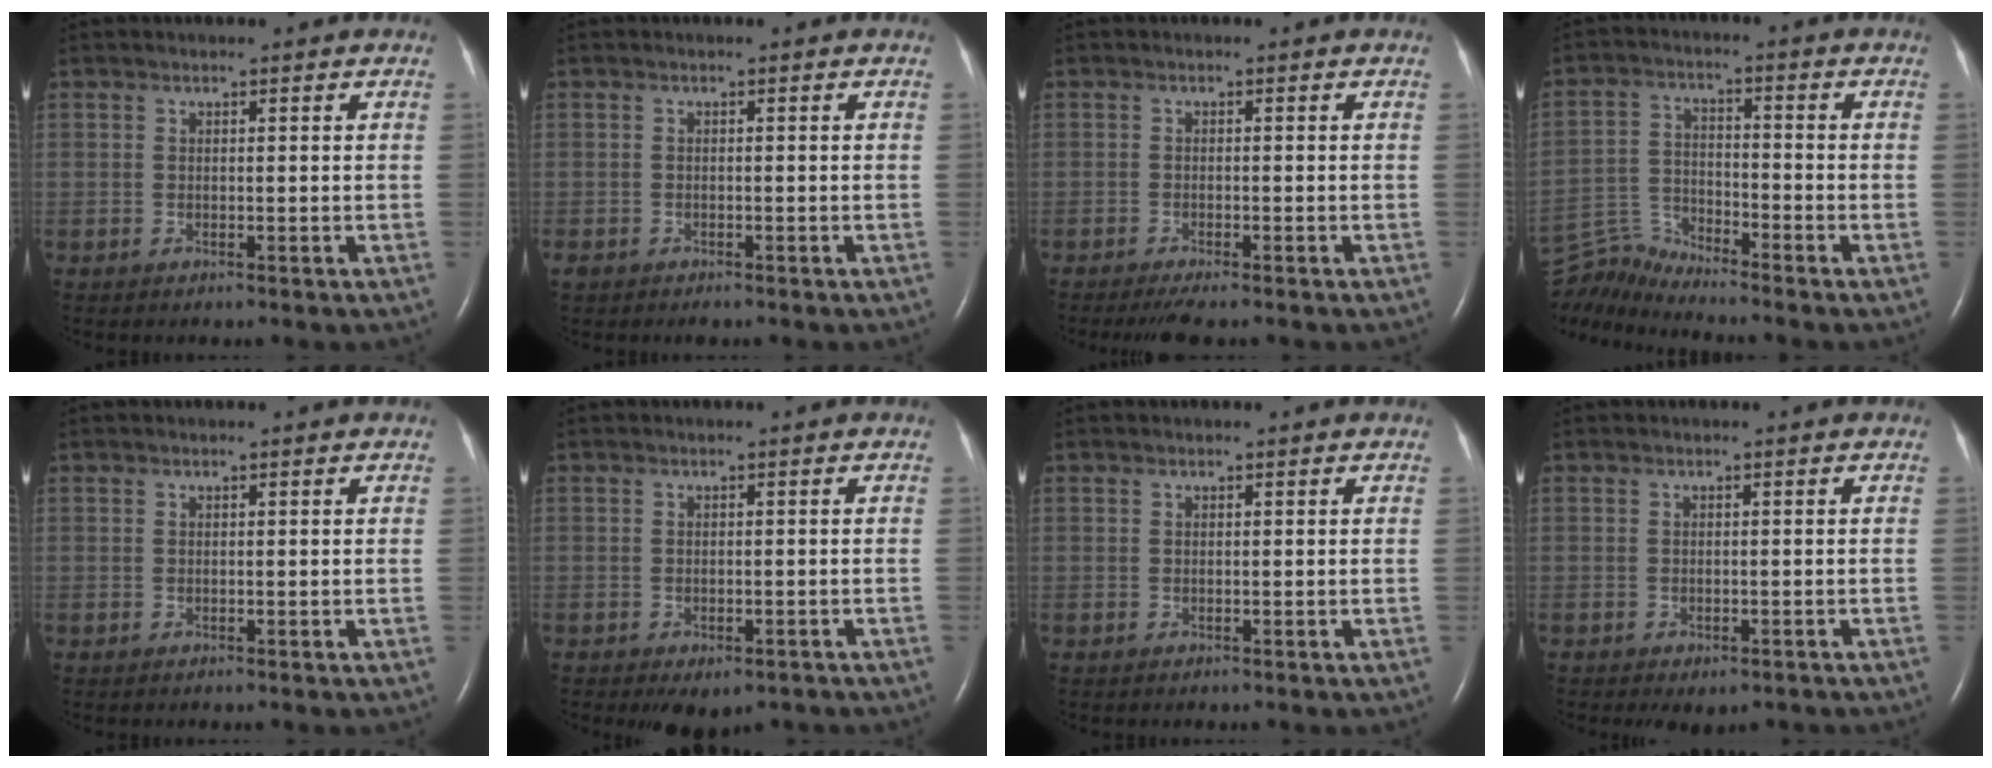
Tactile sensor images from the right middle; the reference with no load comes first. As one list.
[{"total": 2.2, "force": [-1.6, 1.0, 1.0], "torque": [-0.022, -0.006, -0.022]}, {"total": 4.0, "force": [-3.2, 0.4, 2.4], "torque": [-0.038, -0.010, -0.046]}, {"total": 7.2, "force": [-7.1, -1.3, 0.1], "torque": [-0.018, 0.000, -0.136]}, {"total": 0.0}, {"total": 4.0, "force": [-2.9, 2.0, 1.9], "torque": [-0.020, -0.004, -0.033]}, {"total": 0.0}, {"total": 3.1, "force": [-2.3, 1.5, 1.5], "torque": [-0.015, -0.004, -0.026]}]